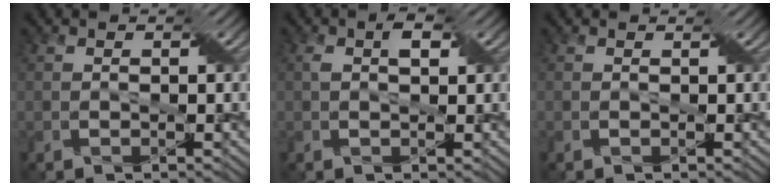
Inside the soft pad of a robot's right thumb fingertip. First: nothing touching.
{"total": 2.3, "force": [0.7, 1.1, 1.9], "torque": [-0.034, 0.006, 0.010]}
{"total": 0.0}